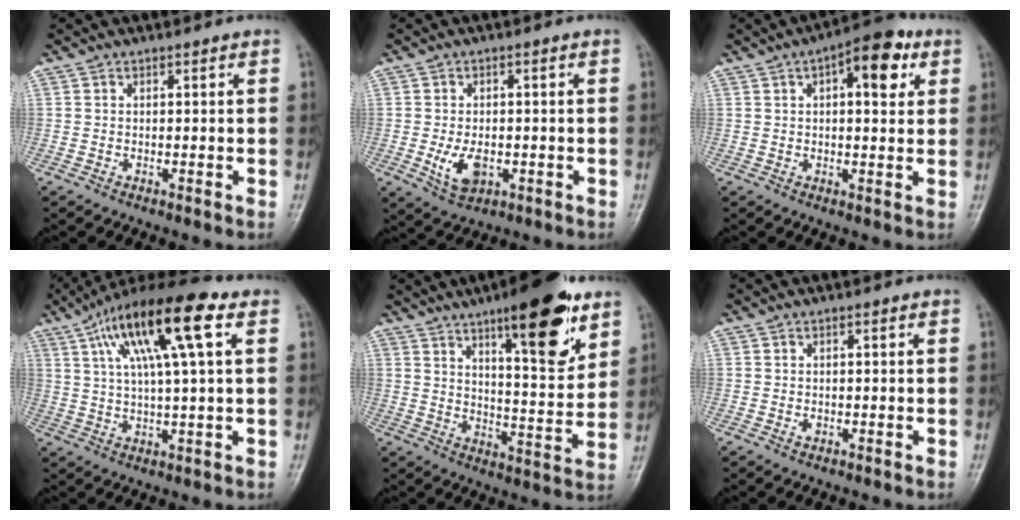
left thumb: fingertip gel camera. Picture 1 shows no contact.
{"total": 6.0, "force": [-1.4, 3.6, 4.5], "torque": [-0.077, -0.001, -0.017]}
{"total": 10.0, "force": [3.8, 4.3, 8.1], "torque": [-0.092, 0.007, 0.047]}
{"total": 16.8, "force": [6.3, 3.6, 15.1], "torque": [-0.271, 0.012, 0.103]}
{"total": 17.3, "force": [10.1, 4.9, 13.2], "torque": [-0.161, -0.058, 0.152]}
{"total": 1.0, "force": [-0.3, 0.7, 0.6], "torque": [-0.008, 0.004, -0.002]}